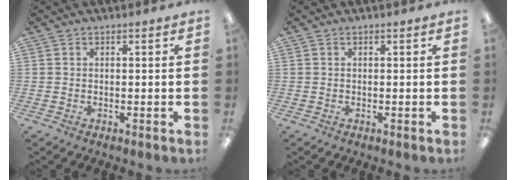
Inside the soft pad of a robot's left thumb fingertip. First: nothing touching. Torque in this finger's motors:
{"motor_torque": [0.00, 0.00, 0.11, -0.11, 0.00]}